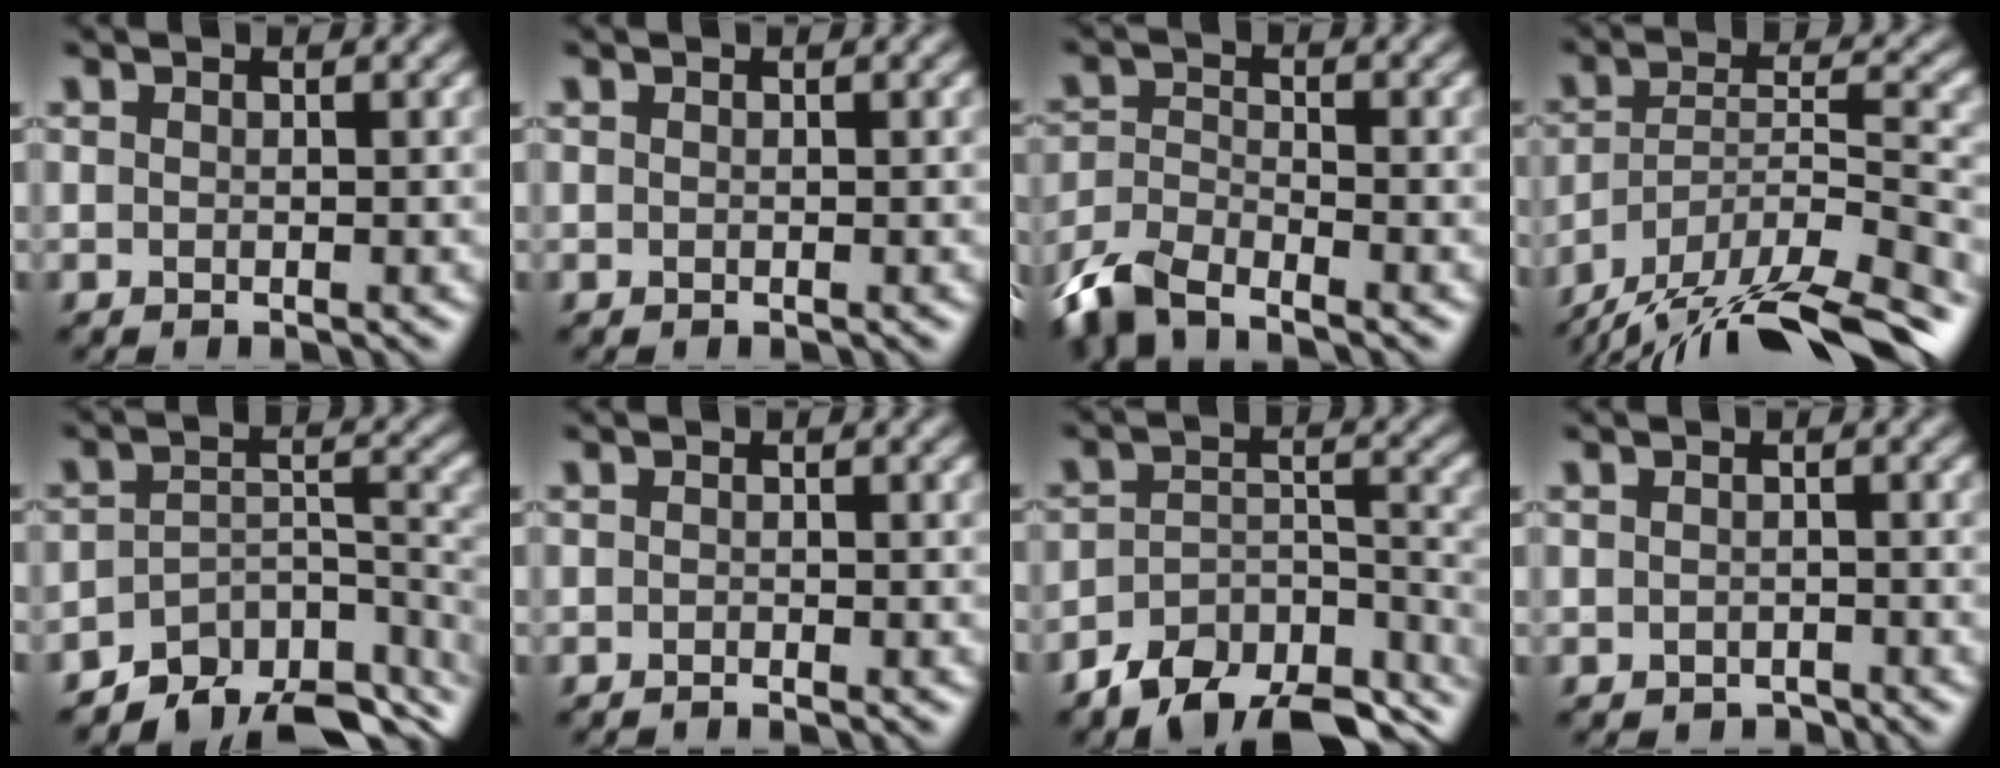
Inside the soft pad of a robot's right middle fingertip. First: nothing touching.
{"total": 0.0}
{"total": 5.4, "force": [-4.5, 1.5, 2.6], "torque": [-0.052, -0.008, -0.099]}
{"total": 16.2, "force": [-14.1, 4.0, 6.9], "torque": [-0.117, -0.006, -0.211]}
{"total": 8.2, "force": [-7.0, 2.9, 3.2], "torque": [-0.038, -0.009, -0.107]}
{"total": 0.7, "force": [-0.6, 0.0, 0.3], "torque": [-0.001, -0.001, -0.012]}
{"total": 10.6, "force": [-8.9, 3.9, 4.1], "torque": [-0.068, -0.001, -0.134]}
{"total": 0.9, "force": [-0.8, 0.4, 0.1], "torque": [0.000, -0.002, -0.012]}